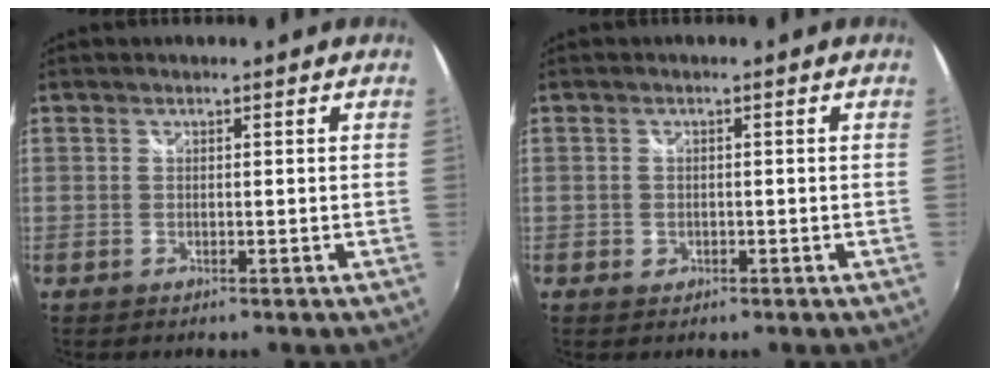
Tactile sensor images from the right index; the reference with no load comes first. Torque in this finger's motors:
{"motor_torque": [0.11, -0.15, 0.09, 0.01]}